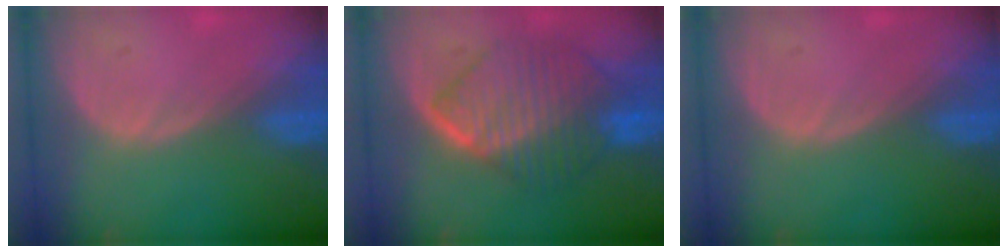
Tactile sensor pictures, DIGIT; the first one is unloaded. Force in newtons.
{"total": 10.2, "press": 10.1, "slide": 1.0}
{"total": 0.0}